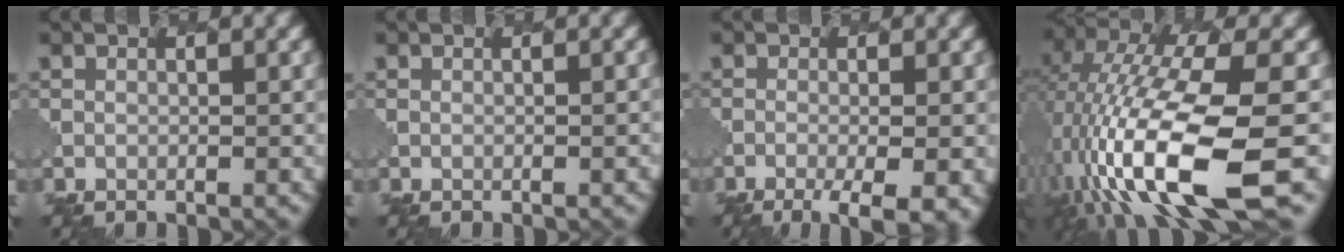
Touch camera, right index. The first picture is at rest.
{"total": 1.0, "force": [-0.2, 0.4, 0.8], "torque": [0.002, 0.004, -0.002]}
{"total": 5.2, "force": [-2.5, 1.4, 4.3], "torque": [-0.066, -0.007, -0.035]}
{"total": 14.0, "force": [-4.9, 3.9, 12.6], "torque": [-0.260, -0.008, -0.076]}